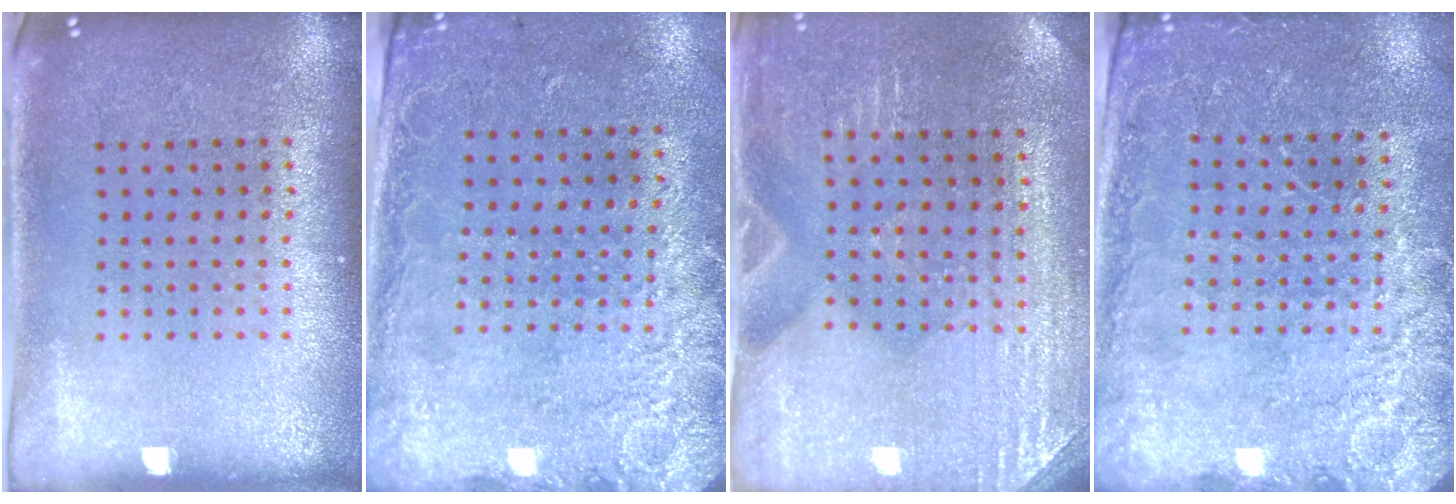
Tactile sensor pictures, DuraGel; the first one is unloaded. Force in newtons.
{"total": 2.6, "press": 2.0, "slide": 1.7}
{"total": 2.9, "press": 2.9, "slide": 0.3}
{"total": 2.8, "press": 2.7, "slide": 0.4}